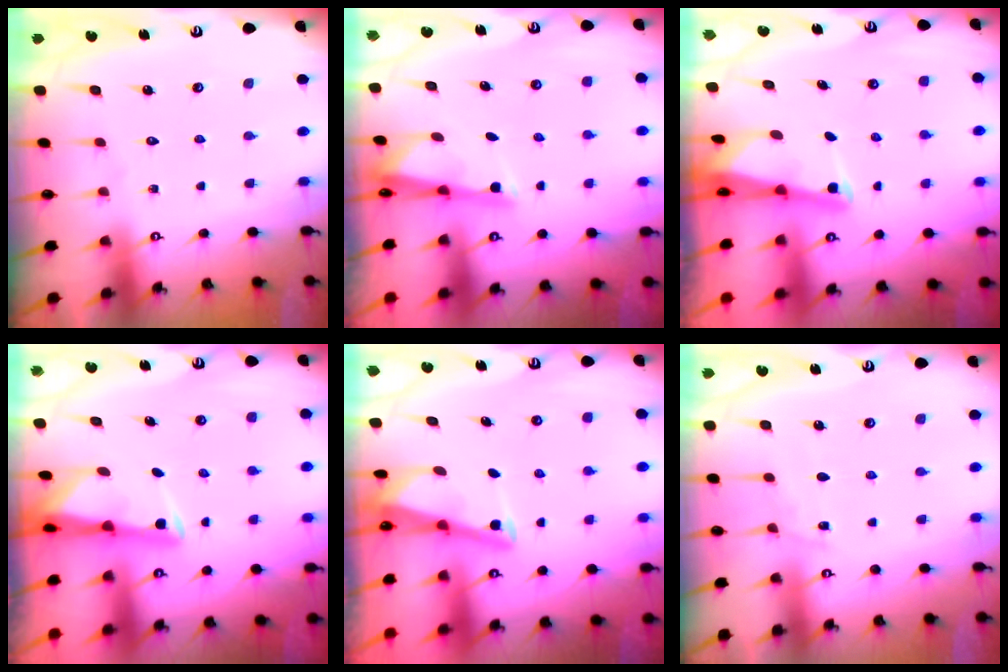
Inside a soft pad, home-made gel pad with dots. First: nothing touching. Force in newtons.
{"total": 3.0, "press": 2.9, "slide": 0.5}
{"total": 2.6, "press": 2.6, "slide": 0.3}
{"total": 3.2, "press": 3.1, "slide": 0.6}
{"total": 2.8, "press": 2.8, "slide": 0.4}
{"total": 3.9, "press": 3.9, "slide": 0.5}